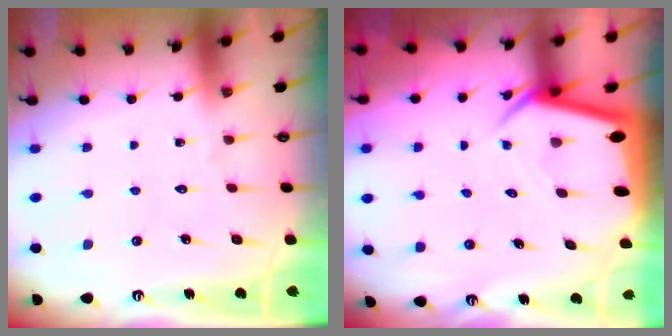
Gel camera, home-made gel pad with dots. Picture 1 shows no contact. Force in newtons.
{"total": 4.0, "press": 3.9, "slide": 0.4}